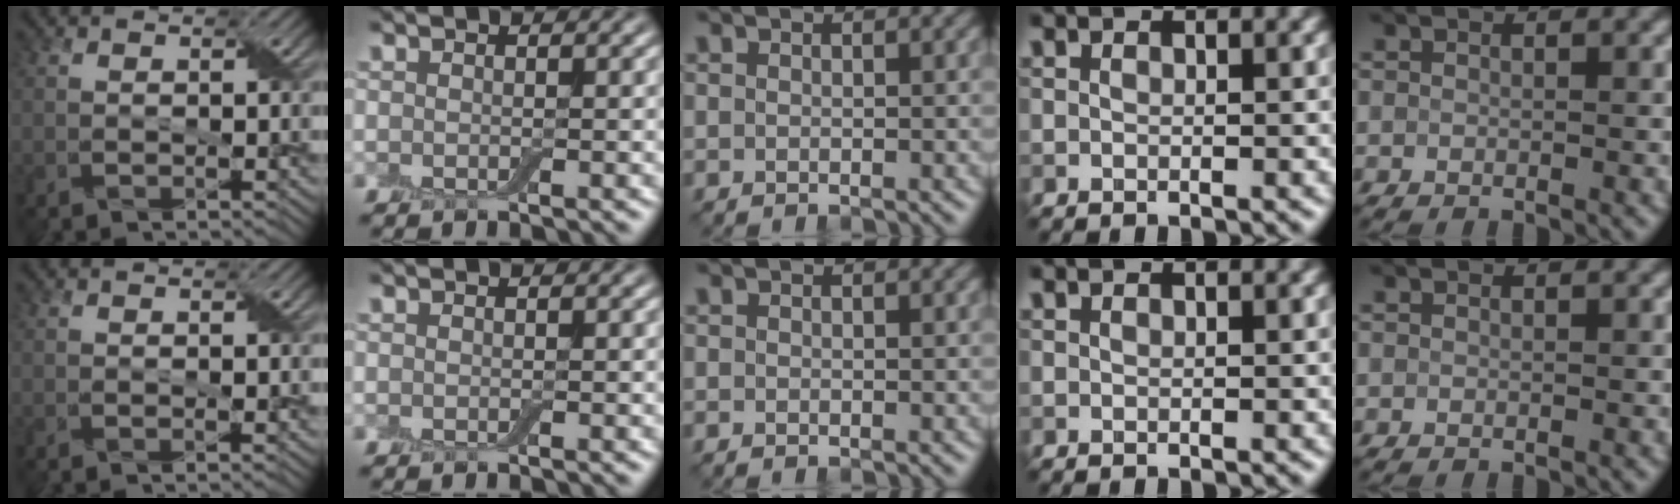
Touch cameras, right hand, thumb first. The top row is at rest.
{"thumb": {"total": 0.6, "force": [0.2, 0.2, 0.6], "torque": [-0.010, -0.001, 0.003]}}